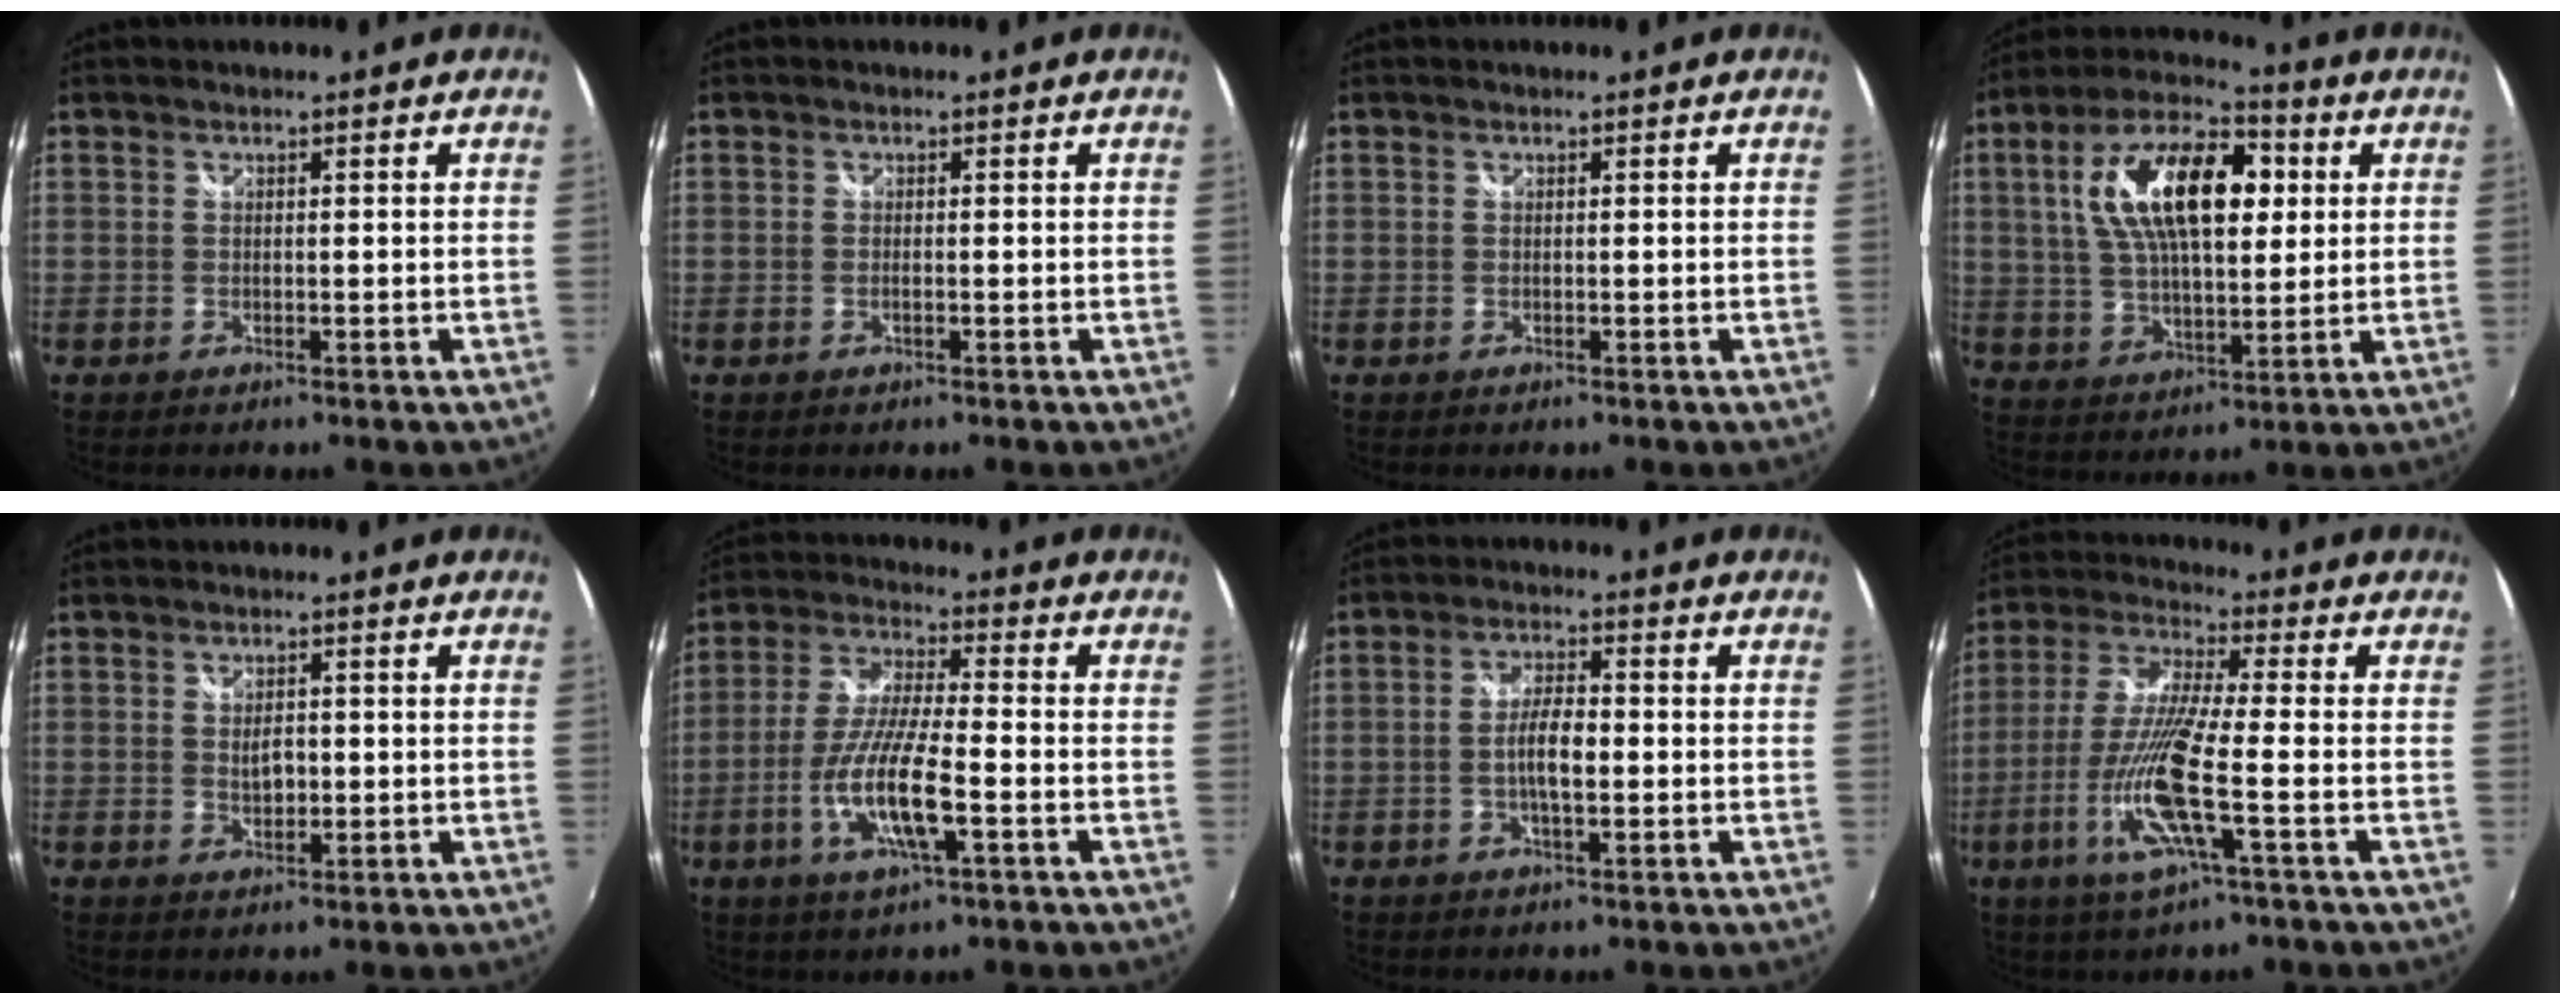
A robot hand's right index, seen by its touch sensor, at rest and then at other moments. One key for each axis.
{"total": 0.5, "fx": -0.2, "fy": 0.0, "fz": 0.5, "tx": -0.009, "ty": 0.000, "tz": -0.005}
{"total": 0.0}
{"total": 18.6, "fx": 4.5, "fy": 8.7, "fz": 15.8, "tx": -0.290, "ty": 0.031, "tz": 0.077}
{"total": 2.9, "fx": -0.1, "fy": 1.9, "fz": 2.2, "tx": -0.034, "ty": 0.000, "tz": -0.001}
{"total": 12.6, "fx": -4.3, "fy": 2.4, "fz": 11.6, "tx": -0.241, "ty": -0.011, "tz": -0.081}
{"total": 5.2, "fx": -1.0, "fy": 1.5, "fz": 4.9, "tx": -0.092, "ty": 0.004, "tz": -0.019}
{"total": 14.3, "fx": -4.9, "fy": 1.3, "fz": 13.4, "tx": -0.281, "ty": -0.017, "tz": -0.094}